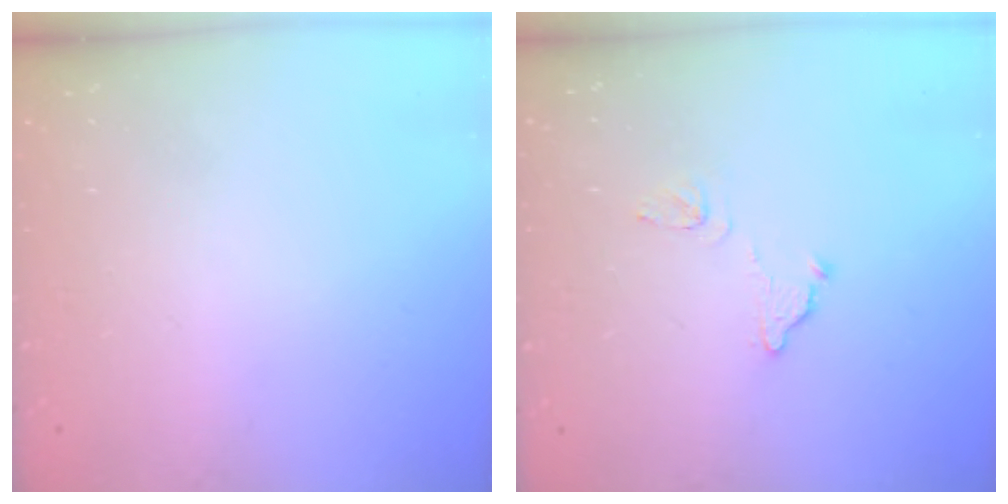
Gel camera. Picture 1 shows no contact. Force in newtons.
{"total": 9.0, "press": 9.0, "slide": 0.5}